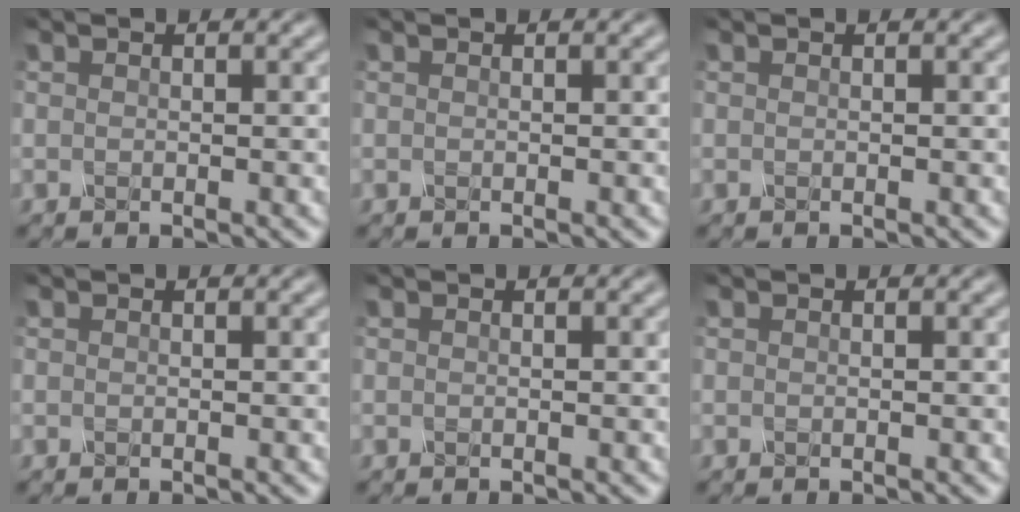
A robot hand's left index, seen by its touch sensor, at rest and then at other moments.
{"total": 0.0}
{"total": 0.0}
{"total": 0.0}
{"total": 0.0}
{"total": 0.0}